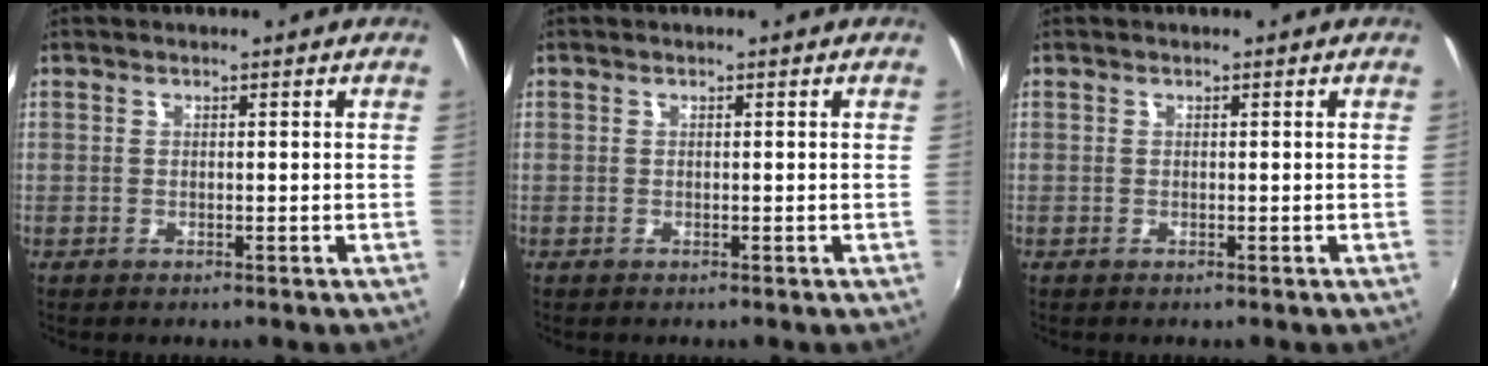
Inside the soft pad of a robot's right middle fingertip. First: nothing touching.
{"total": 0.0}
{"total": 0.0}